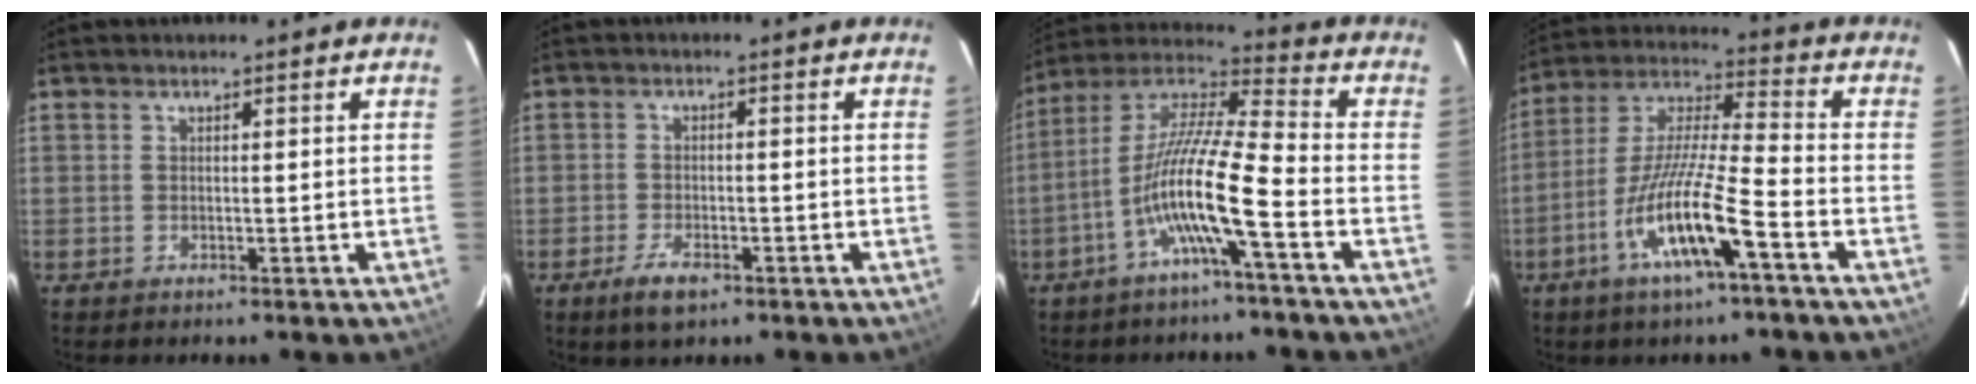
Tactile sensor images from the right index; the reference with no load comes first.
{"total": 4.6, "force": [-2.9, 2.0, 3.0], "torque": [-0.072, -0.007, -0.052]}
{"total": 13.3, "force": [-5.6, 0.5, 12.1], "torque": [-0.229, 0.001, -0.113]}
{"total": 13.9, "force": [-6.7, 1.1, 12.2], "torque": [-0.244, -0.009, -0.132]}